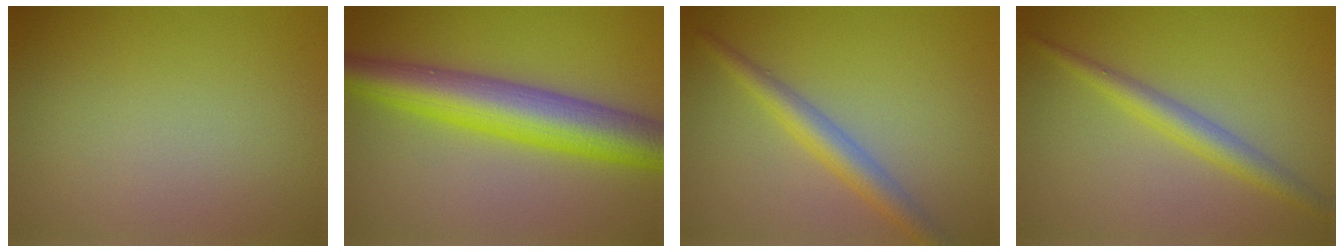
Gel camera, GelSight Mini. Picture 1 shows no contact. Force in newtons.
{"total": 9.2, "press": 9.2, "slide": 0.0}
{"total": 3.3, "press": 3.3, "slide": 0.1}
{"total": 2.9, "press": 2.9, "slide": 0.1}